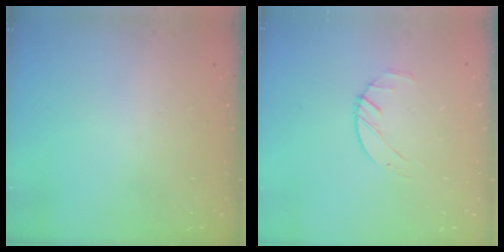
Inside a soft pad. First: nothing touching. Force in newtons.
{"total": 2.5, "press": 2.5, "slide": 0.4}